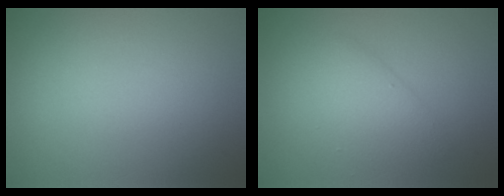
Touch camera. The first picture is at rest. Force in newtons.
{"total": 3.0, "press": 3.0, "slide": 0.3}